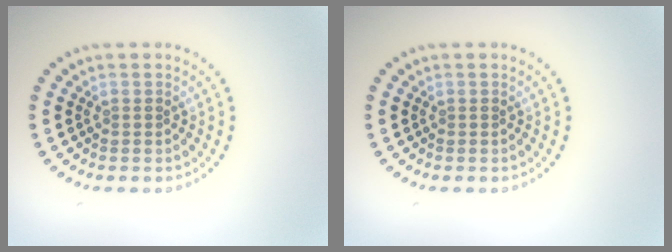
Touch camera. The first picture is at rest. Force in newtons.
{"total": 0.0}